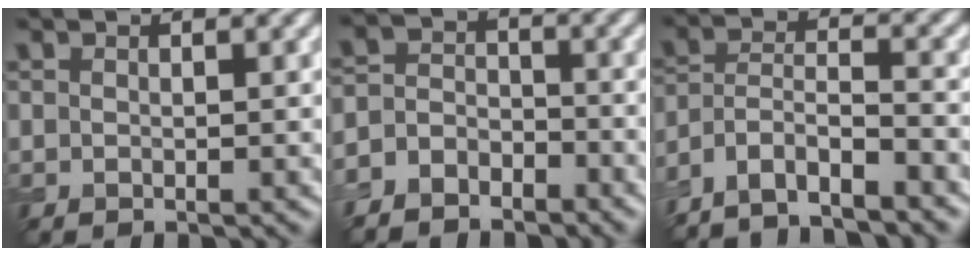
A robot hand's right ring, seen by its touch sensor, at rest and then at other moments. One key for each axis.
{"total": 4.6, "fx": -3.7, "fy": 2.7, "fz": 0.8, "tx": 0.001, "ty": 0.003, "tz": -0.072}
{"total": 6.5, "fx": -5.8, "fy": 1.4, "fz": 2.7, "tx": -0.051, "ty": -0.002, "tz": -0.108}